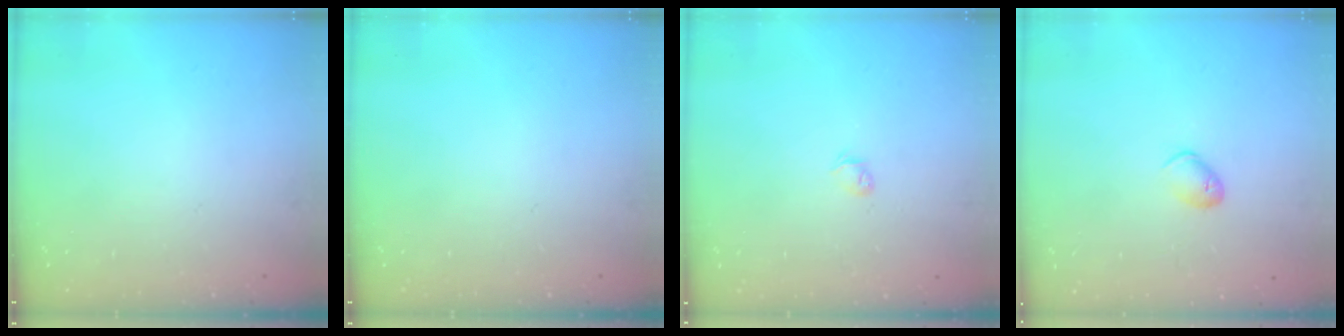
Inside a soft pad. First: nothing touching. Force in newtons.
{"total": 0.0}
{"total": 2.6, "press": 2.5, "slide": 0.6}
{"total": 5.4, "press": 5.2, "slide": 1.1}